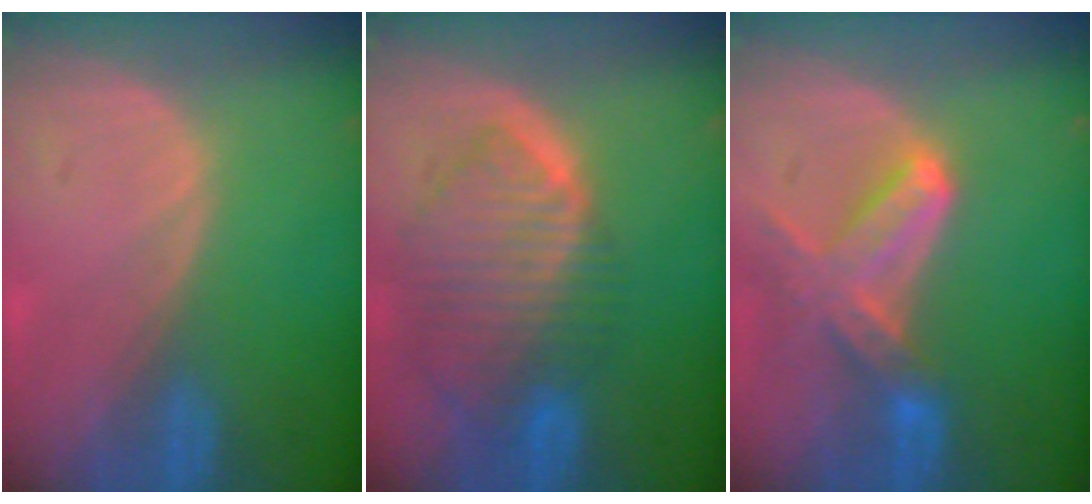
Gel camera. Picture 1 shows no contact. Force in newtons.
{"total": 9.9, "press": 8.4, "slide": 5.2}
{"total": 7.4, "press": 6.7, "slide": 3.2}